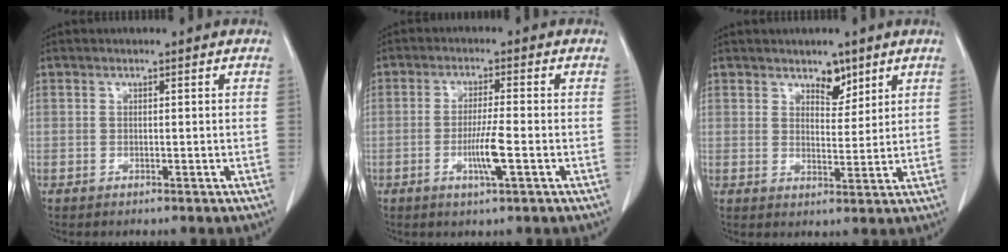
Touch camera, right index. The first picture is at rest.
{"total": 5.3, "force": [-1.6, -0.1, 5.0], "torque": [-0.094, -0.010, -0.030]}
{"total": 3.8, "force": [2.8, 2.0, 1.8], "torque": [-0.021, -0.004, 0.047]}